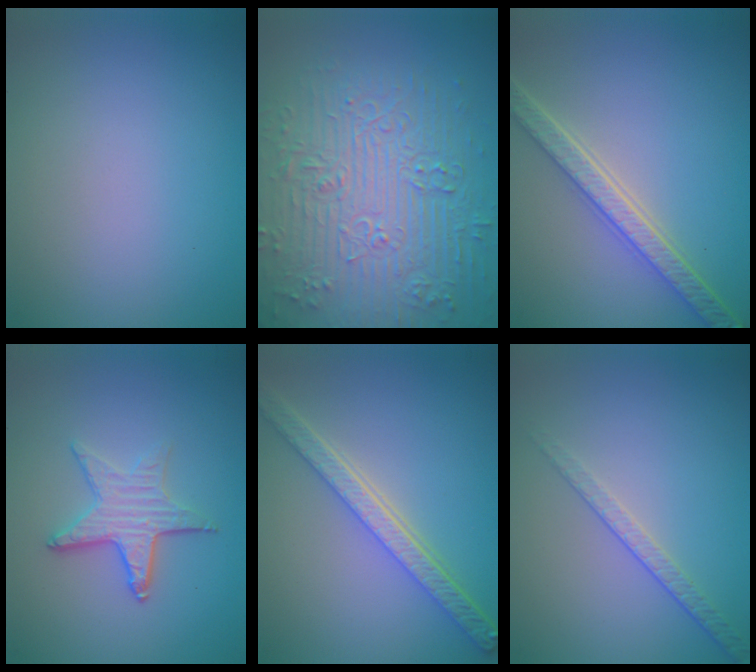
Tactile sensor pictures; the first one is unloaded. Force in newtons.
{"total": 9.1, "press": 6.7, "slide": 6.1}
{"total": 4.9, "press": 3.9, "slide": 3.0}
{"total": 3.6, "press": 2.9, "slide": 2.2}
{"total": 5.2, "press": 4.0, "slide": 3.3}
{"total": 1.9, "press": 1.4, "slide": 1.3}